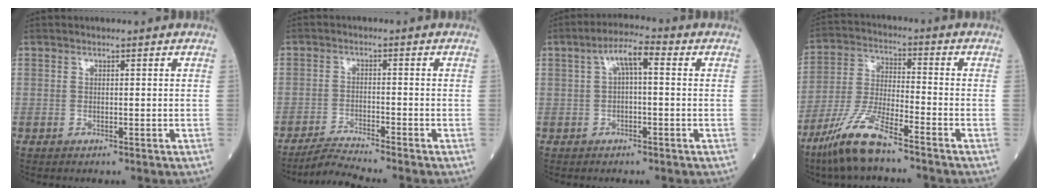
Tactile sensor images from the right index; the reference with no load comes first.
{"total": 4.2, "force": [-3.9, -1.5, 0.5], "torque": [-0.021, -0.022, -0.074]}
{"total": 4.8, "force": [1.0, 1.3, 4.5], "torque": [-0.083, 0.024, 0.015]}
{"total": 10.3, "force": [-7.6, 1.1, 6.8], "torque": [-0.150, -0.026, -0.154]}